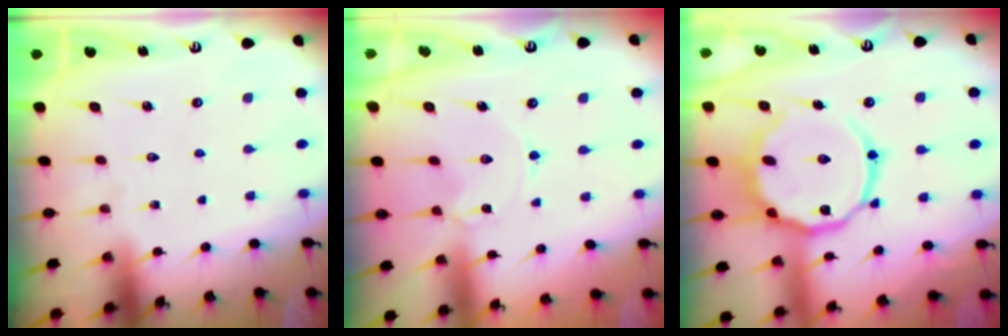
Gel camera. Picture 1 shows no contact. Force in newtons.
{"total": 1.7, "press": 1.6, "slide": 0.1}
{"total": 15.5, "press": 15.4, "slide": 1.4}